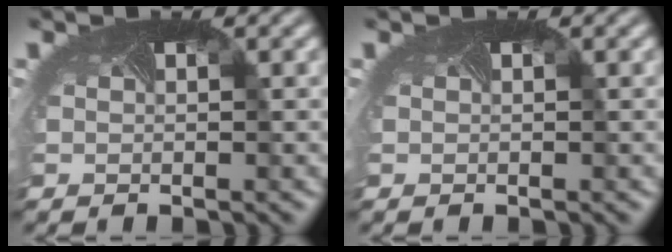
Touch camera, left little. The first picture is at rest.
{"total": 0.0}